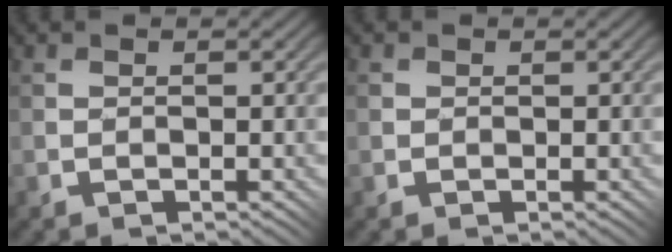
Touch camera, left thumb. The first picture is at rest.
{"total": 1.3, "force": [0.5, 1.3, 0.0], "torque": [-0.006, 0.003, 0.006]}